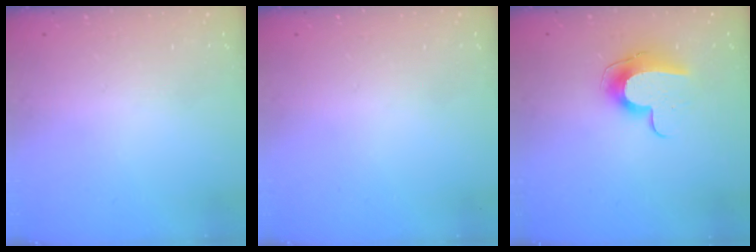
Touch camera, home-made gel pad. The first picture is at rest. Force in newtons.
{"total": 0.0}
{"total": 10.2, "press": 10.2, "slide": 0.1}